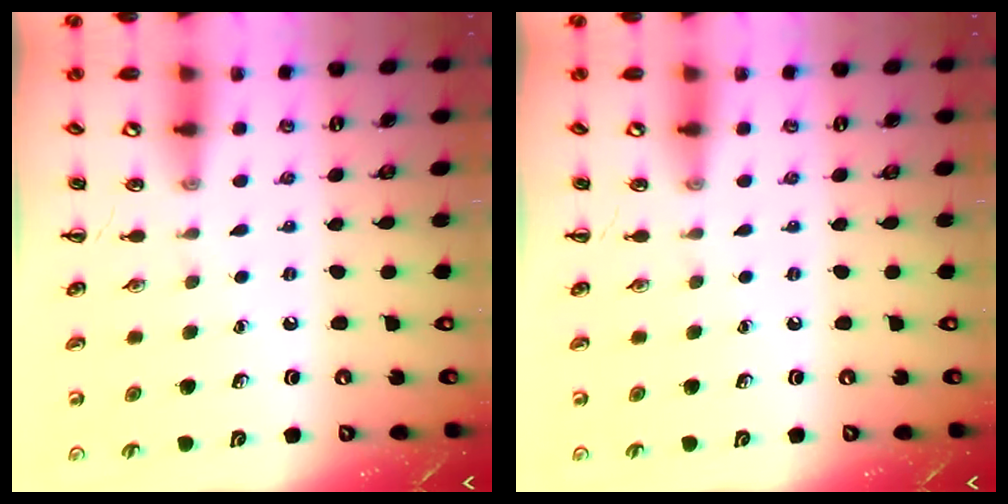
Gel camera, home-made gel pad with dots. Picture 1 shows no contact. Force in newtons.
{"total": 0.0}